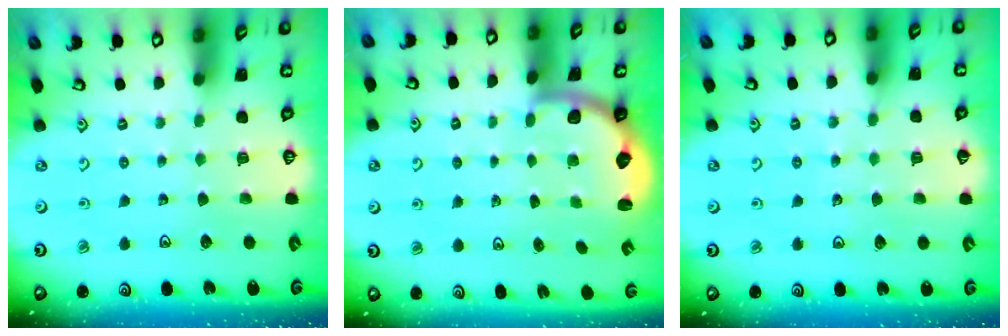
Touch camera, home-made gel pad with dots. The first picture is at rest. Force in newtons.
{"total": 2.3, "press": 1.9, "slide": 1.3}
{"total": 4.2, "press": 4.2, "slide": 0.5}